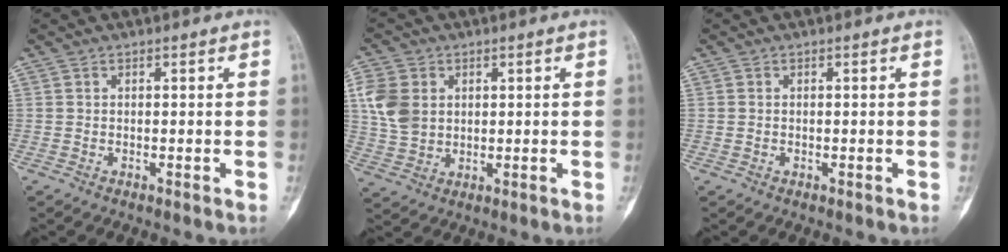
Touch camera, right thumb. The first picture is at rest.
{"total": 8.7, "force": [2.1, 6.9, 5.0], "torque": [-0.091, -0.004, 0.043]}
{"total": 0.0}